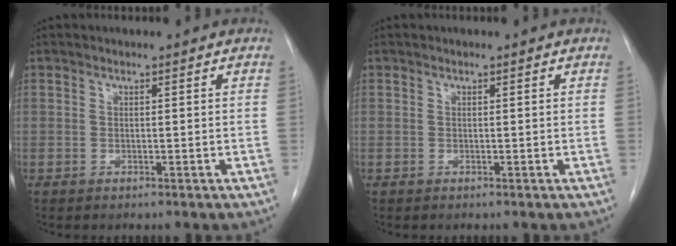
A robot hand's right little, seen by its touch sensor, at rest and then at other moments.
{"total": 0.0}